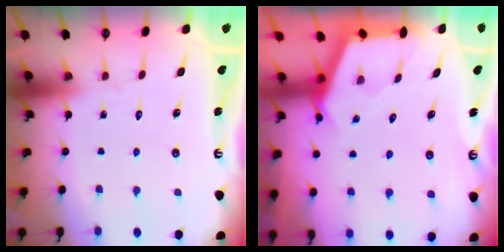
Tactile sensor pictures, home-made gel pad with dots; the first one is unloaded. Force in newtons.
{"total": 2.9, "press": 2.8, "slide": 0.4}